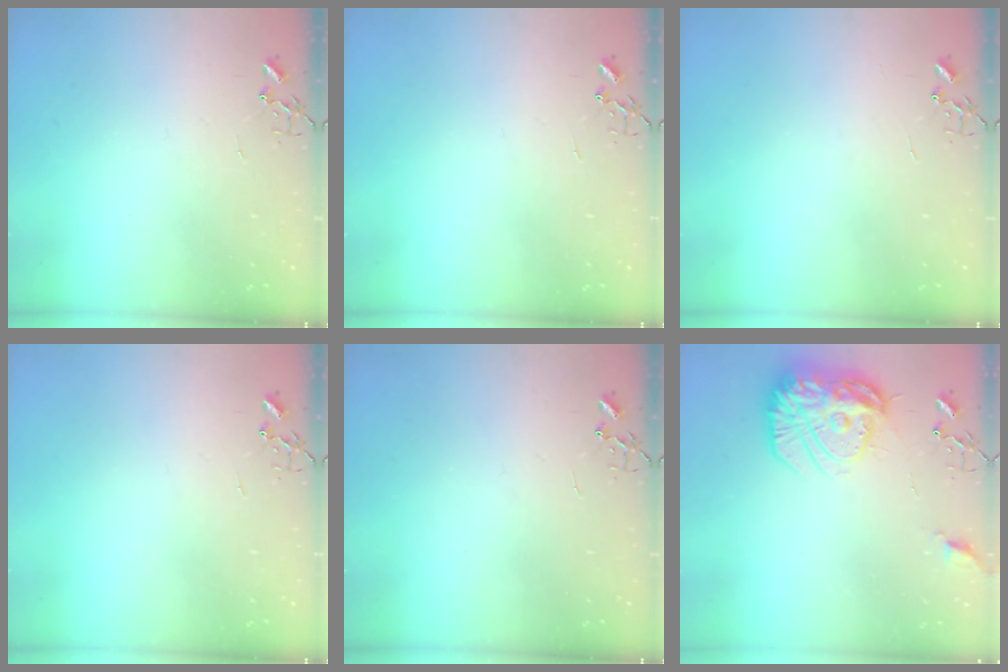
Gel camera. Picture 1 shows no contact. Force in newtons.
{"total": 0.0}
{"total": 0.0}
{"total": 0.0}
{"total": 0.0}
{"total": 17.7, "press": 17.6, "slide": 1.4}